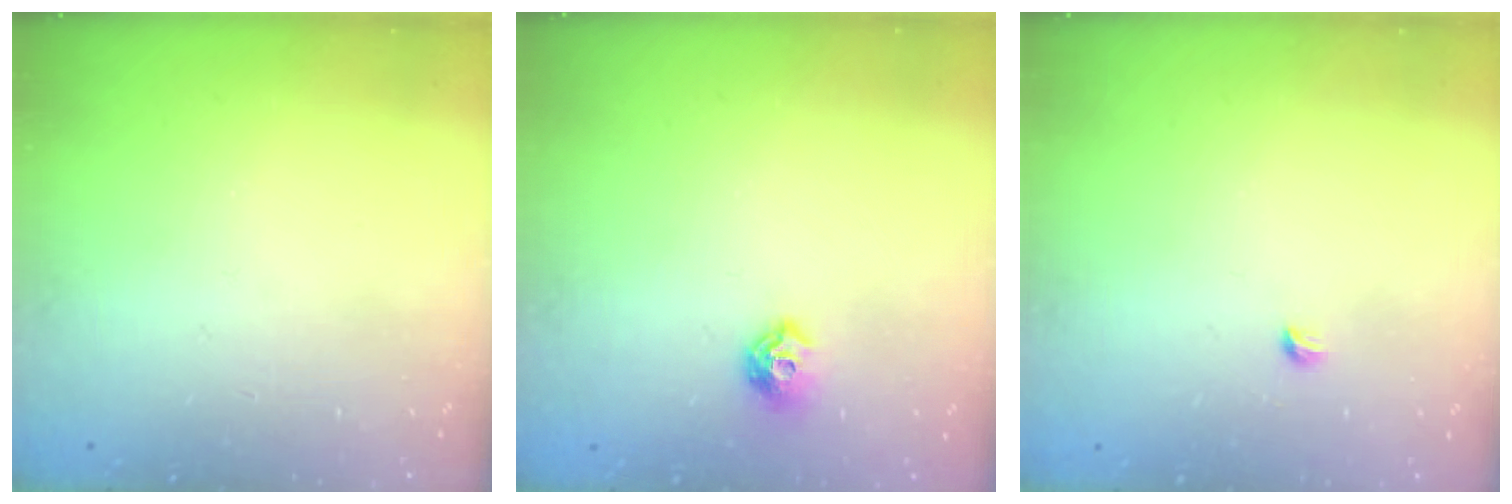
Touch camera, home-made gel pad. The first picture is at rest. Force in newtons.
{"total": 7.5, "press": 7.4, "slide": 1.0}
{"total": 2.7, "press": 2.6, "slide": 0.6}